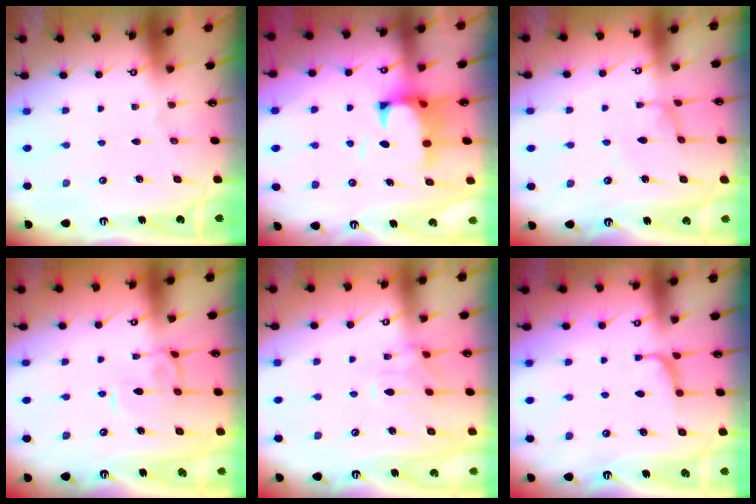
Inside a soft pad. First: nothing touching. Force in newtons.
{"total": 2.6, "press": 2.4, "slide": 1.1}
{"total": 0.6, "press": 0.5, "slide": 0.2}
{"total": 1.5, "press": 1.4, "slide": 0.5}
{"total": 2.4, "press": 2.2, "slide": 1.1}
{"total": 0.9, "press": 0.7, "slide": 0.5}